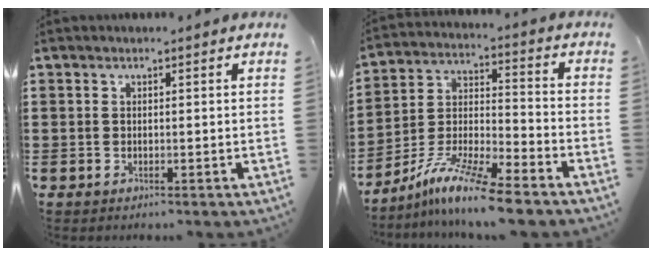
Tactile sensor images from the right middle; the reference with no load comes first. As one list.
[{"total": 10.8, "force": [-9.1, 0.4, 5.7], "torque": [-0.111, 0.007, -0.179]}]